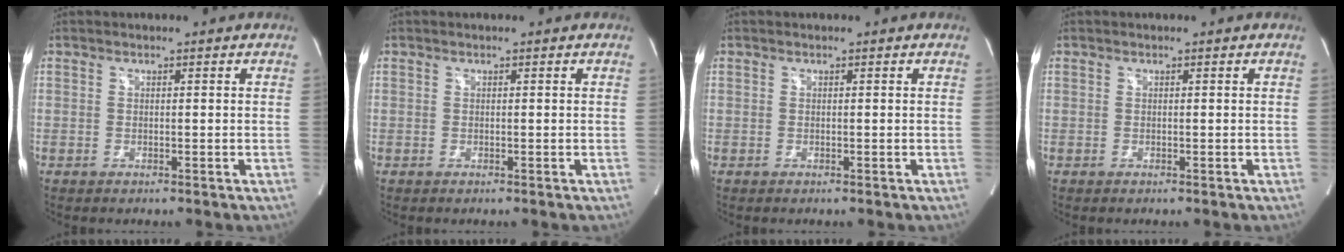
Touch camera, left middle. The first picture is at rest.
{"total": 0.0}
{"total": 0.0}
{"total": 0.0}